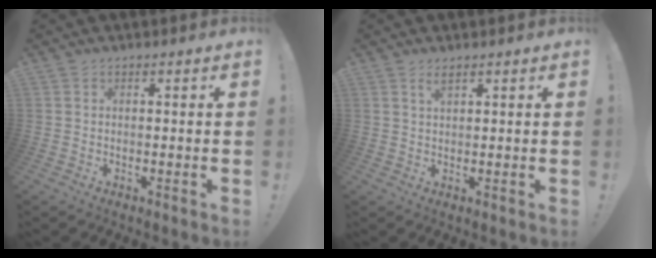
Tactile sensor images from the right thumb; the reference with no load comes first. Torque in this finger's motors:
{"motor_torque": [0.01, 0.32, 0.38, 0.07, -0.02]}